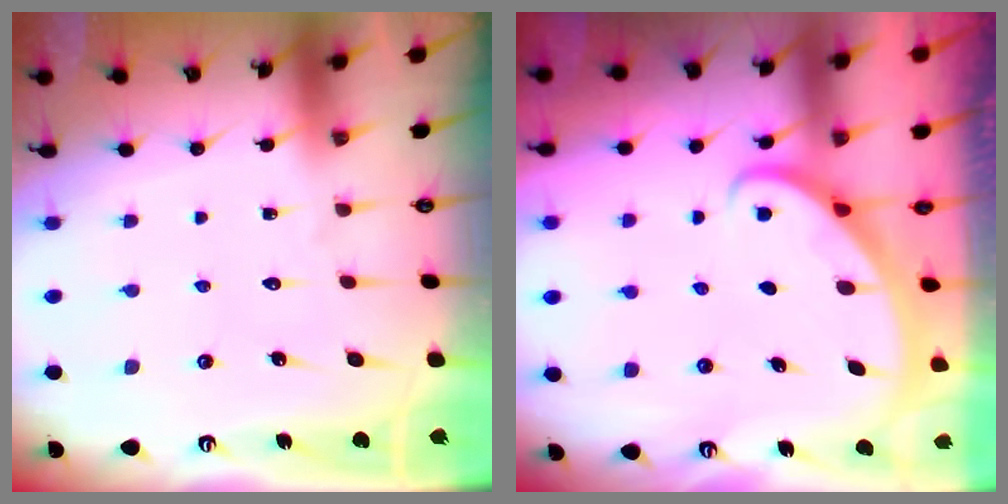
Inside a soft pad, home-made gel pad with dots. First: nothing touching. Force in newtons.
{"total": 2.6, "press": 2.6, "slide": 0.1}